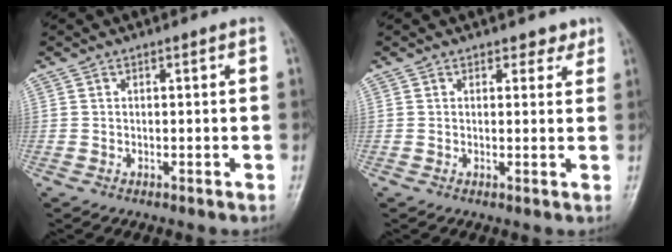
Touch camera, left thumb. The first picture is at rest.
{"total": 2.4, "force": [1.8, 1.5, 0.7], "torque": [0.014, -0.008, 0.018]}